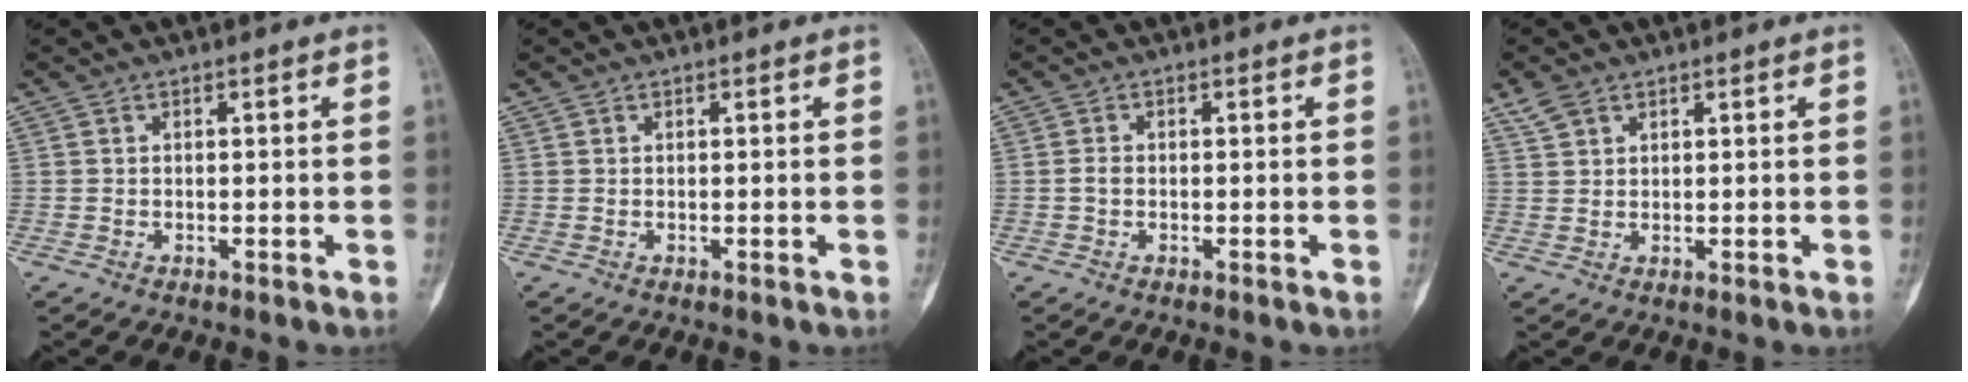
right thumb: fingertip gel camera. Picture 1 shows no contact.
{"total": 0.0}
{"total": 1.3, "force": [-0.2, 0.9, 0.8], "torque": [-0.015, 0.002, -0.006]}
{"total": 3.2, "force": [2.2, 1.8, 1.4], "torque": [-0.026, 0.001, 0.048]}